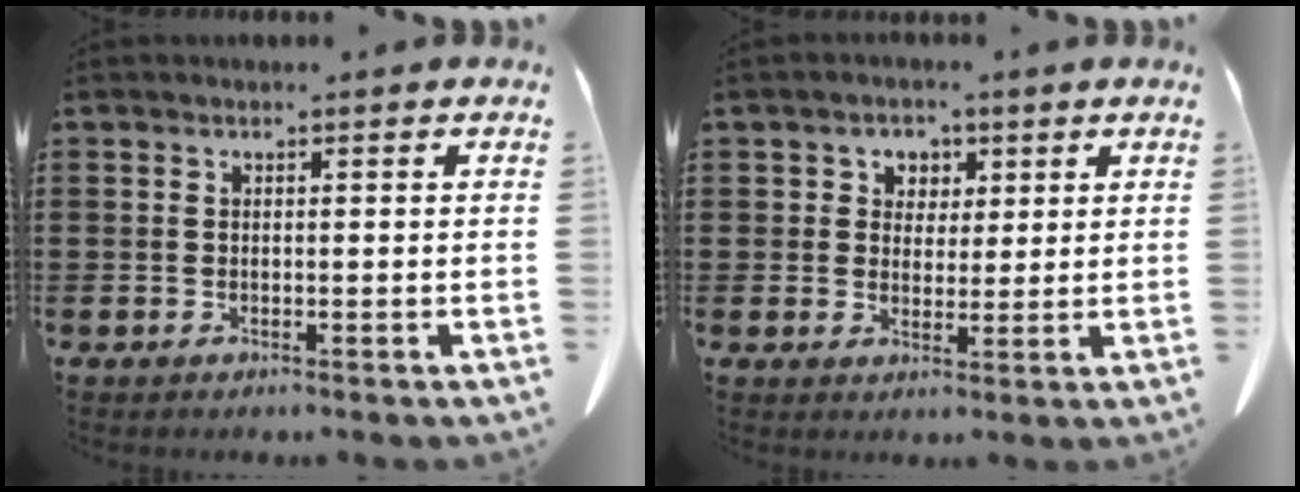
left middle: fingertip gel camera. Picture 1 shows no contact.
{"total": 3.3, "force": [1.6, 2.8, 0.4], "torque": [-0.018, 0.009, 0.025]}